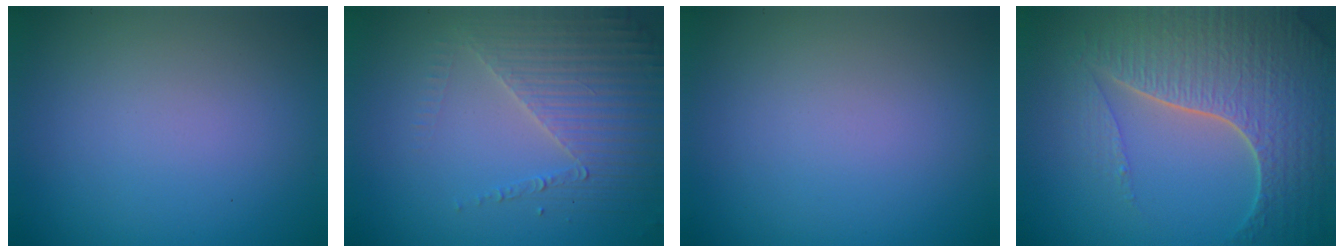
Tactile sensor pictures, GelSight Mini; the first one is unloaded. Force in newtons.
{"total": 4.4, "press": 3.5, "slide": 2.6}
{"total": 0.0}
{"total": 7.7, "press": 5.6, "slide": 5.3}